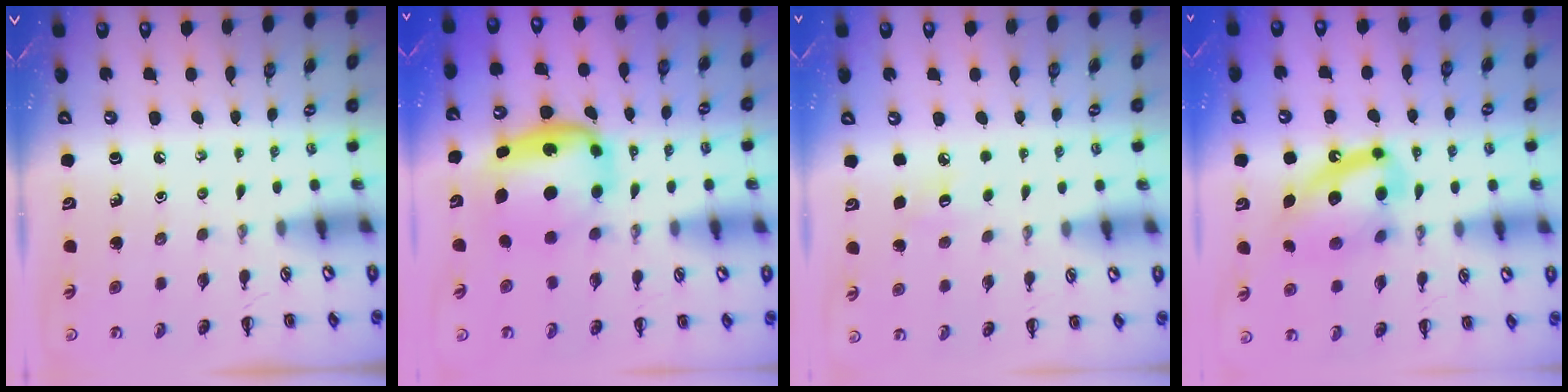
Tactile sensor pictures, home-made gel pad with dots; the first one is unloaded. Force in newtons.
{"total": 7.4, "press": 7.2, "slide": 1.6}
{"total": 5.4, "press": 5.1, "slide": 1.5}
{"total": 15.8, "press": 15.6, "slide": 3.0}